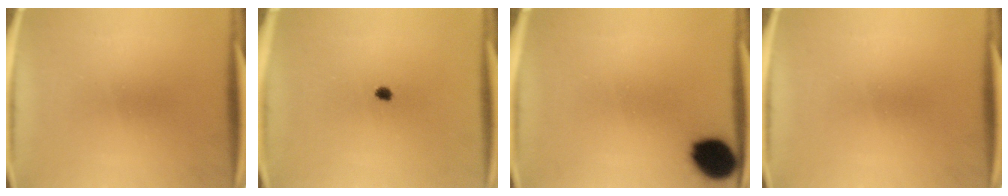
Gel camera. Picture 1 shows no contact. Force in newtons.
{"total": 1.5}
{"total": 12.8}
{"total": 0.0}